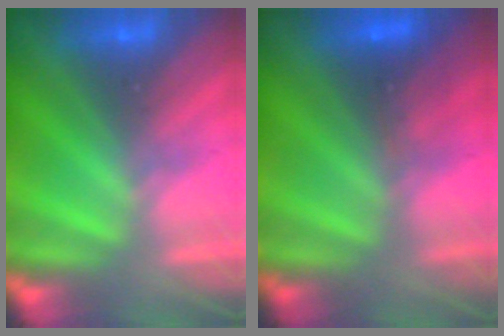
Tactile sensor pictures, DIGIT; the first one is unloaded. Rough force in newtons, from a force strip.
{"total": 3.9}